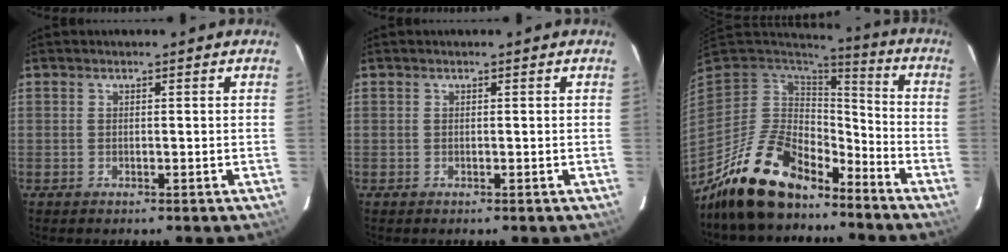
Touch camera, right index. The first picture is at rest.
{"total": 0.0}
{"total": 17.0, "force": [-13.1, 7.3, 8.1], "torque": [-0.174, -0.013, -0.229]}